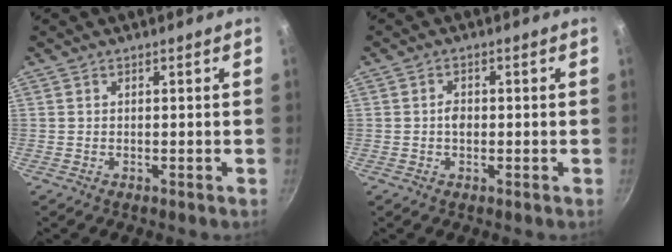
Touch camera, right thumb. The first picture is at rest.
{"total": 2.1, "force": [-0.2, 1.5, 1.5], "torque": [-0.019, 0.004, -0.007]}